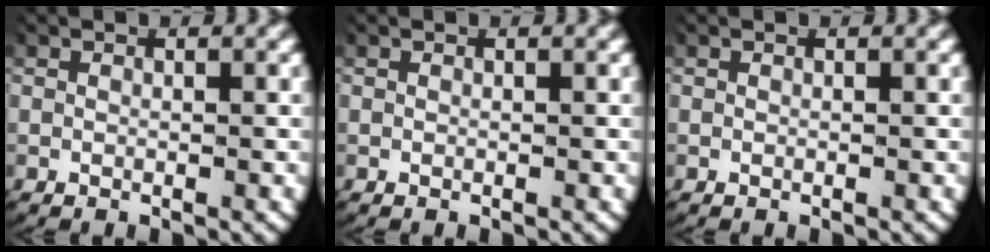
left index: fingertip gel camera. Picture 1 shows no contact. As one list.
[{"total": 0.0}, {"total": 0.0}]